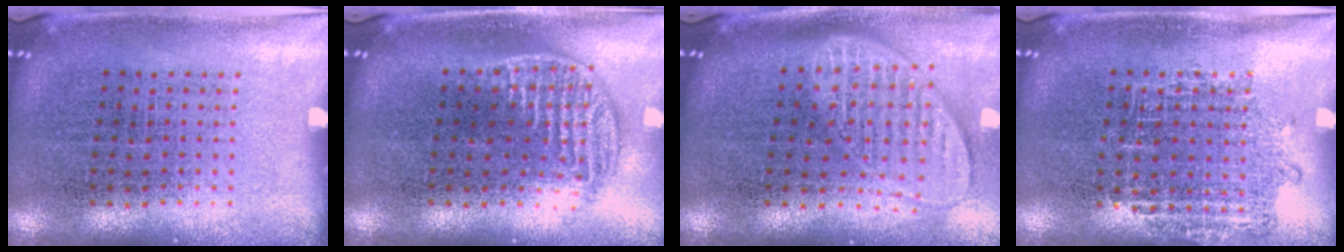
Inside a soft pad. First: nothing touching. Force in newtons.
{"total": 1.3, "press": 1.1, "slide": 0.7}
{"total": 2.0, "press": 1.5, "slide": 1.2}
{"total": 1.0, "press": 1.0, "slide": 0.2}